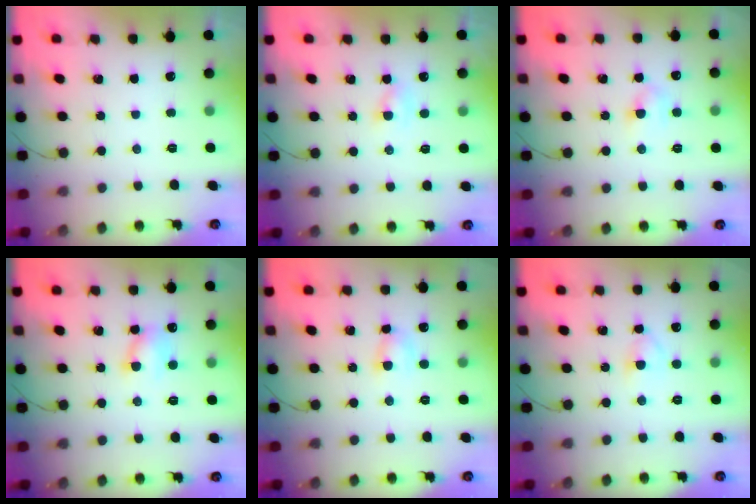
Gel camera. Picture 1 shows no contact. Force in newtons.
{"total": 1.6, "press": 1.4, "slide": 0.7}
{"total": 4.5, "press": 4.3, "slide": 1.3}
{"total": 6.0, "press": 5.9, "slide": 0.8}
{"total": 4.2, "press": 4.1, "slide": 1.1}
{"total": 3.1, "press": 2.8, "slide": 1.3}